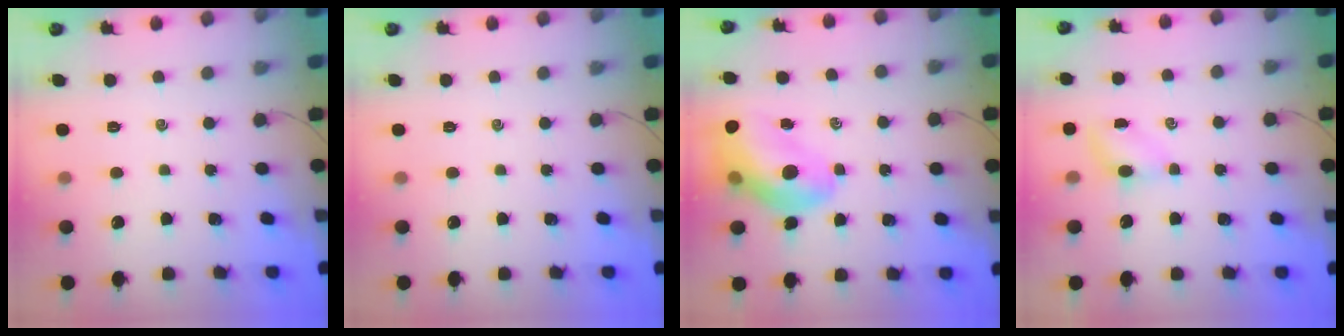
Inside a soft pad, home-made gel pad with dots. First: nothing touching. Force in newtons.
{"total": 0.0}
{"total": 14.6, "press": 14.0, "slide": 4.1}
{"total": 3.9, "press": 3.8, "slide": 1.0}